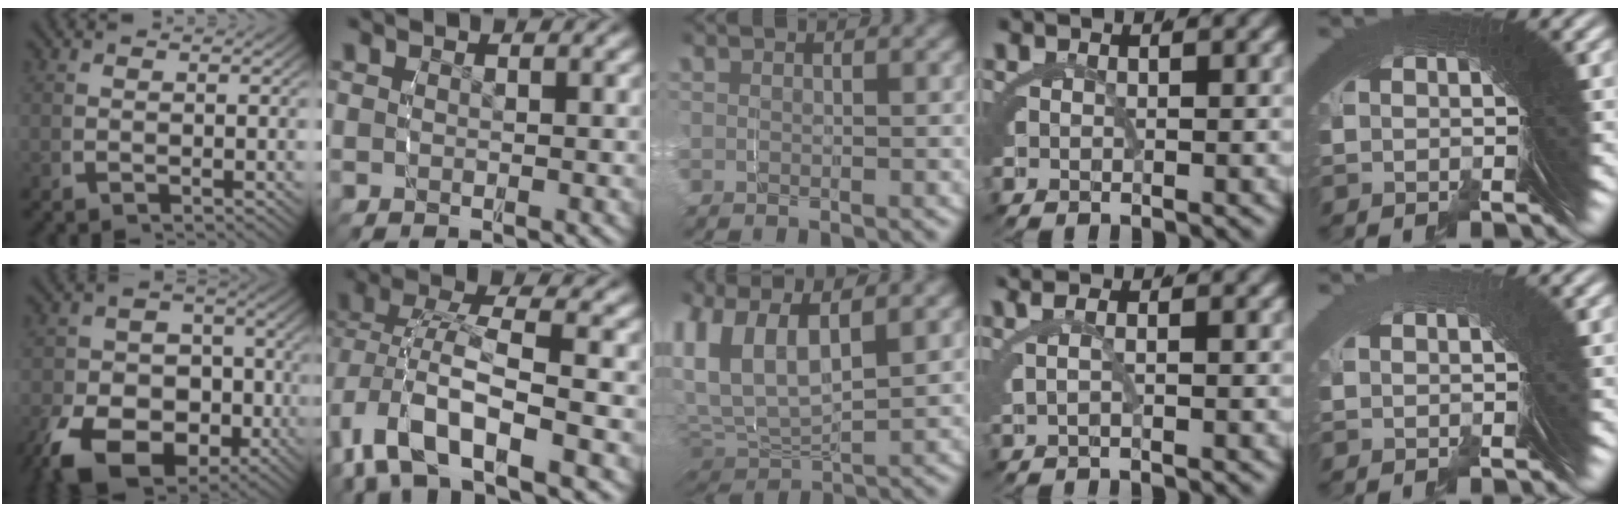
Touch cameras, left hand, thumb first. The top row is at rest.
{"thumb": {"total": 13.1, "force": [-3.8, 9.8, 7.8], "torque": [-0.158, -0.054, -0.047]}, "index": {"total": 6.5, "force": [-1.6, 3.7, 5.1], "torque": [-0.119, -0.008, -0.025]}, "middle": {"total": 11.7, "force": [2.4, 8.8, 7.3], "torque": [-0.203, -0.004, 0.037]}, "ring": {"total": 1.7, "force": [0.2, 0.2, 1.6], "torque": [-0.030, 0.011, 0.001]}, "little": {"total": 1.7, "force": [-0.7, -1.0, -1.2], "torque": [0.026, 0.006, -0.009]}}